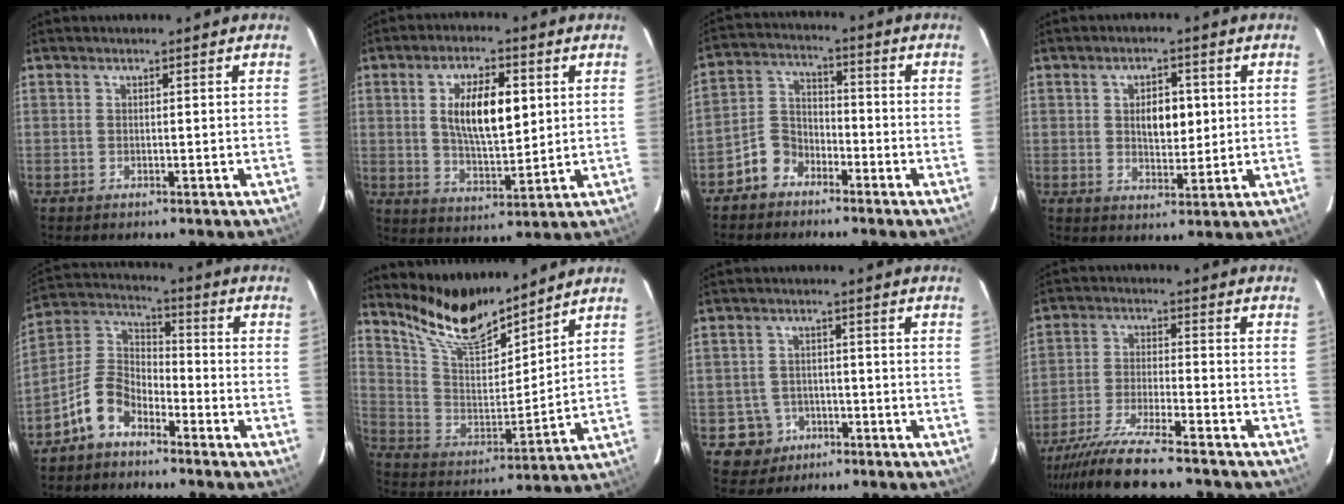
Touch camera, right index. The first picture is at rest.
{"total": 11.3, "force": [2.7, 4.6, 9.9], "torque": [-0.178, 0.004, 0.053]}
{"total": 6.6, "force": [-4.6, 4.6, 1.6], "torque": [-0.037, 0.028, -0.089]}
{"total": 6.0, "force": [1.0, 3.4, 4.8], "torque": [-0.078, 0.007, 0.021]}
{"total": 8.9, "force": [-6.0, 5.0, 4.4], "torque": [-0.104, 0.028, -0.122]}
{"total": 14.9, "force": [13.0, 3.5, 6.5], "torque": [-0.142, -0.009, 0.248]}
{"total": 5.8, "force": [-2.5, 5.3, 0.2], "torque": [-0.021, 0.022, -0.033]}
{"total": 13.0, "force": [-11.5, 0.7, 5.9], "torque": [-0.132, -0.022, -0.202]}